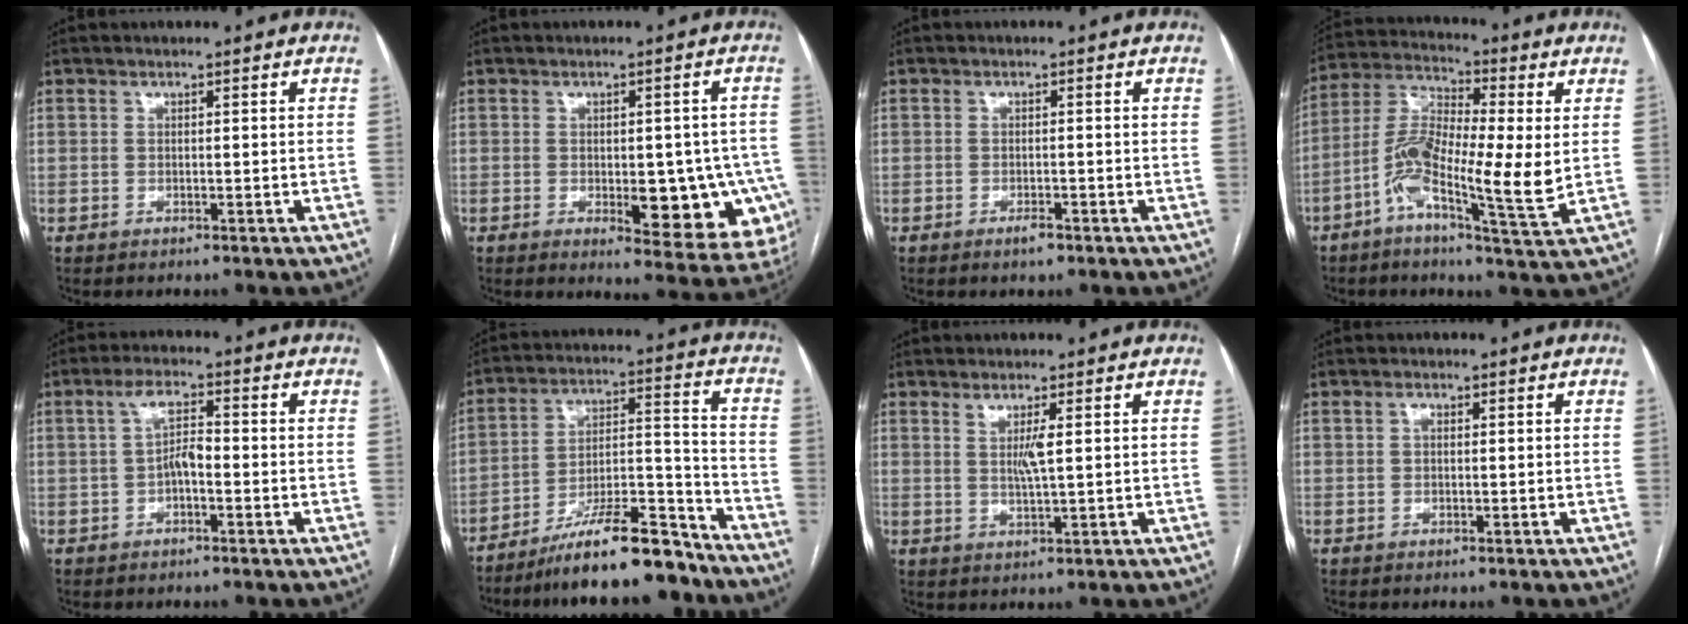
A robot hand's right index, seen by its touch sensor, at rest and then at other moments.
{"total": 12.8, "force": [-3.1, 5.5, 11.1], "torque": [-0.090, 0.012, -0.025]}
{"total": 1.5, "force": [-1.0, 0.6, 1.0], "torque": [-0.015, 0.000, -0.014]}
{"total": 13.4, "force": [-1.9, 2.6, 13.0], "torque": [-0.259, 0.008, -0.046]}
{"total": 4.1, "force": [-0.5, 1.4, 3.8], "torque": [-0.074, 0.012, -0.009]}
{"total": 16.3, "force": [-13.8, 2.3, 8.4], "torque": [-0.138, 0.018, -0.231]}
{"total": 2.9, "force": [0.9, -0.1, 2.7], "torque": [-0.057, -0.004, 0.018]}
{"total": 0.7, "force": [0.1, 0.5, 0.5], "torque": [-0.009, 0.003, -0.001]}